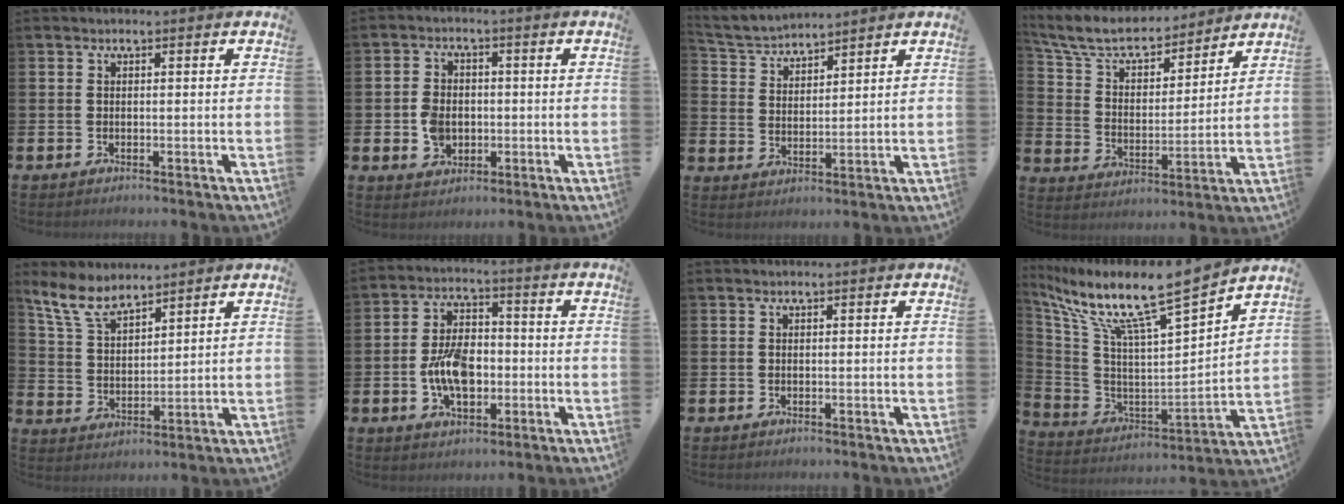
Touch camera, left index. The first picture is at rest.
{"total": 4.5, "force": [-0.6, 3.7, 2.5], "torque": [-0.045, 0.009, -0.015]}
{"total": 4.1, "force": [4.1, 0.6, -0.1], "torque": [-0.019, -0.026, 0.071]}
{"total": 8.1, "force": [7.2, 2.9, 2.4], "torque": [-0.087, -0.049, 0.125]}
{"total": 7.1, "force": [6.3, 2.1, 2.6], "torque": [-0.077, -0.021, 0.117]}
{"total": 7.5, "force": [-1.4, 4.5, 5.8], "torque": [-0.105, 0.007, -0.031]}
{"total": 0.0}
{"total": 11.4, "force": [9.2, 1.3, 6.5], "torque": [-0.165, -0.071, 0.150]}